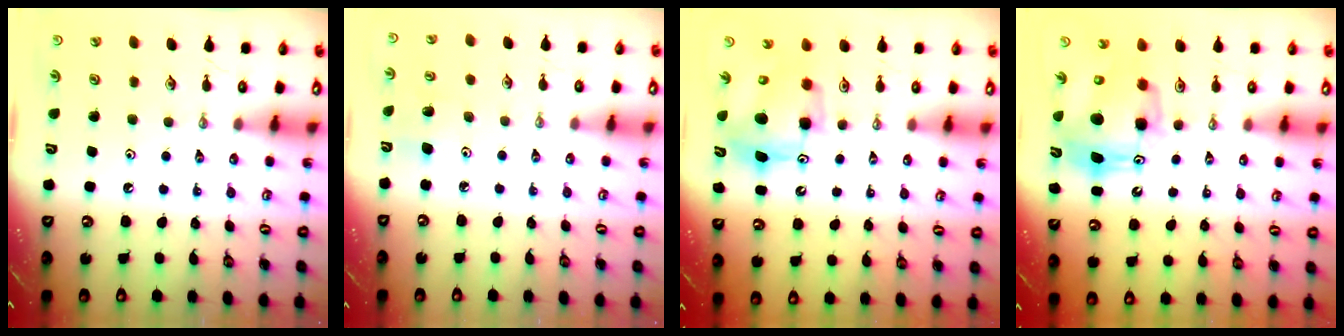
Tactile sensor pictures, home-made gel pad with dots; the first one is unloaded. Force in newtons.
{"total": 4.7, "press": 4.6, "slide": 1.0}
{"total": 8.8, "press": 8.8, "slide": 0.4}
{"total": 11.7, "press": 11.6, "slide": 1.3}